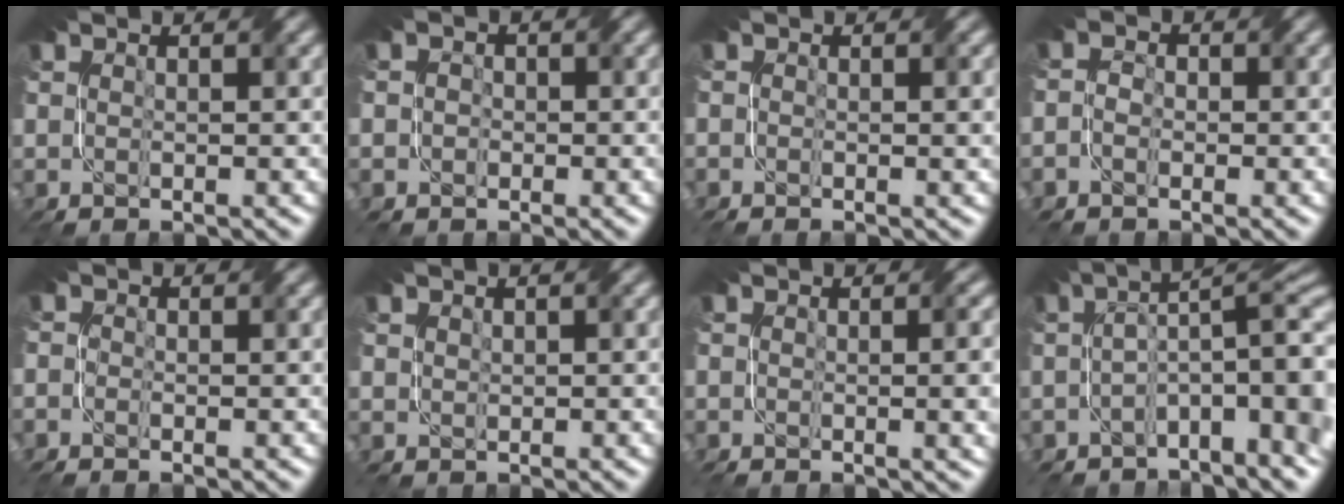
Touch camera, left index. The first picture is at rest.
{"total": 1.7, "force": [-1.2, 1.0, -0.6], "torque": [0.017, 0.003, -0.009]}
{"total": 1.3, "force": [-1.2, 0.1, 0.4], "torque": [0.003, -0.003, -0.007]}
{"total": 2.1, "force": [-1.7, 1.1, -0.3], "torque": [0.012, 0.002, -0.020]}
{"total": 1.6, "force": [-1.5, 0.2, -0.5], "torque": [0.010, -0.001, -0.016]}
{"total": 1.2, "force": [-0.6, 0.0, -1.0], "torque": [0.014, -0.002, 0.012]}
{"total": 3.9, "force": [-1.3, 1.6, 3.3], "torque": [0.001, 0.009, -0.007]}
{"total": 7.6, "force": [-2.5, 2.1, 6.8], "torque": [-0.102, 0.003, -0.025]}